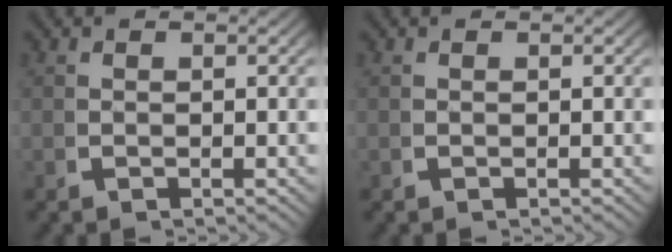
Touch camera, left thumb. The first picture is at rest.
{"total": 0.0}